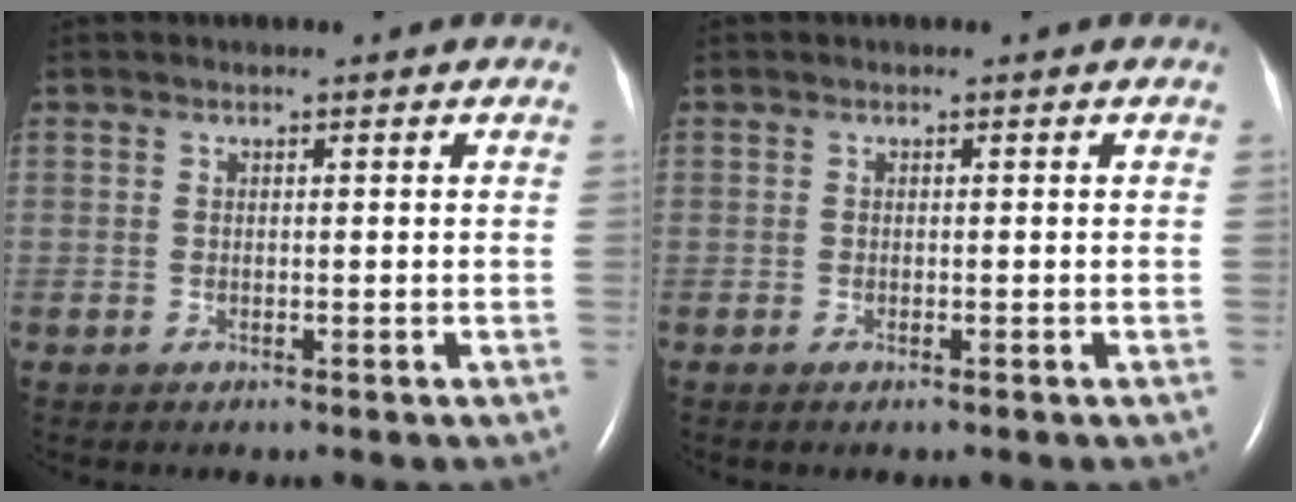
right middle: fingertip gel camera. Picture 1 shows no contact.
{"total": 0.5, "force": [-0.3, 0.1, 0.4], "torque": [-0.010, -0.002, -0.004]}